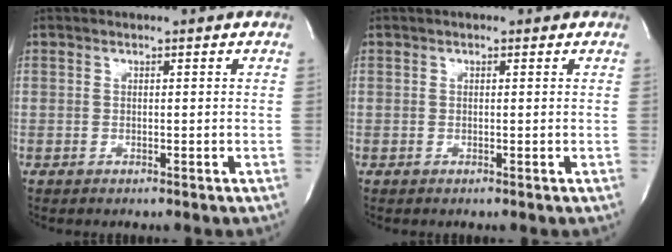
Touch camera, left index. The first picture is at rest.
{"total": 0.7, "force": [0.1, 0.5, 0.5], "torque": [-0.013, 0.001, -0.002]}